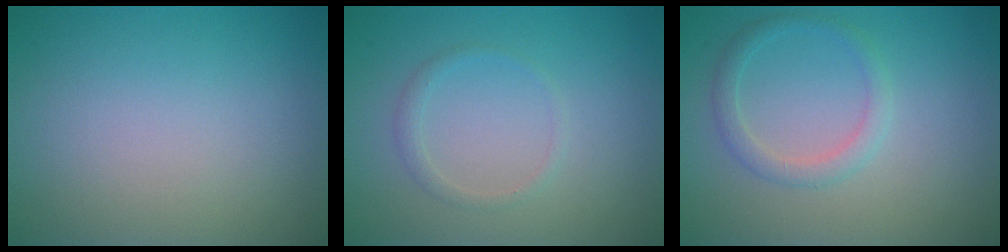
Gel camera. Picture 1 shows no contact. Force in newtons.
{"total": 1.1, "press": 1.0, "slide": 0.1}
{"total": 1.9, "press": 1.9, "slide": 0.2}